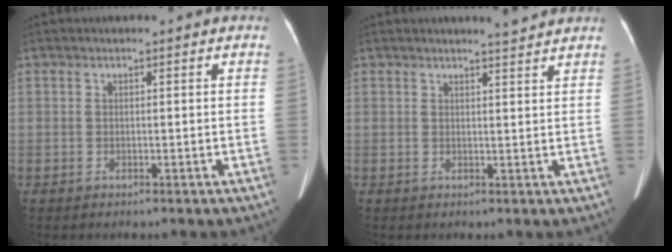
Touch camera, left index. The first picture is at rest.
{"total": 2.8, "force": [2.6, -0.3, 0.7], "torque": [-0.015, -0.005, 0.033]}